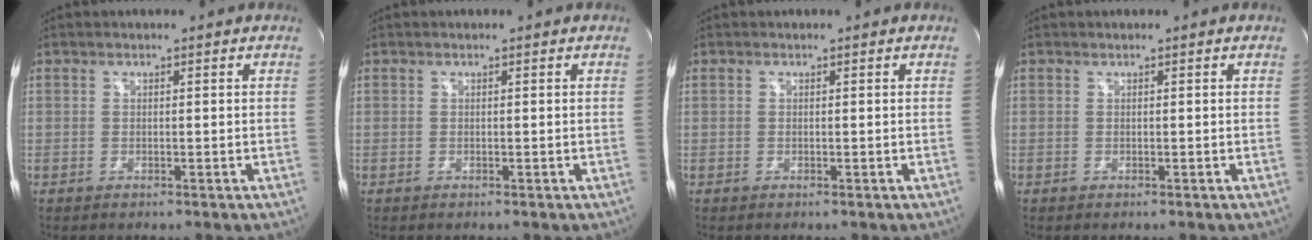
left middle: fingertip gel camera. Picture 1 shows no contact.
{"total": 0.0}
{"total": 0.0}
{"total": 0.0}